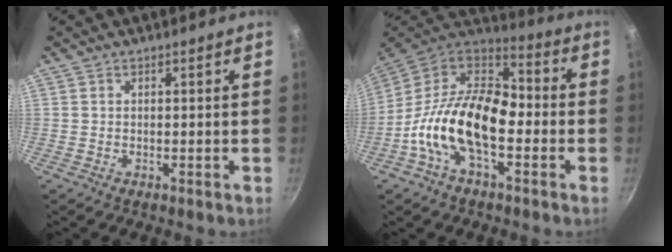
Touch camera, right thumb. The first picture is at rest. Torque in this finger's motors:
{"motor_torque": [2.30, 2.71, 2.27, -0.50, 0.47]}